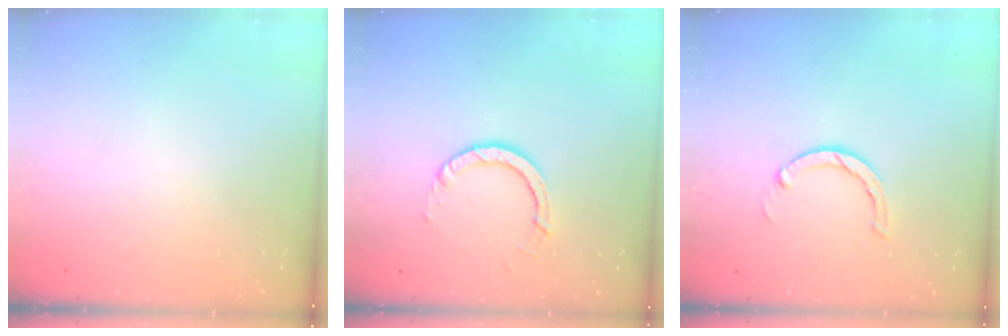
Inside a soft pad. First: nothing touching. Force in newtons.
{"total": 5.6, "press": 5.6, "slide": 0.4}
{"total": 3.0, "press": 3.0, "slide": 0.1}